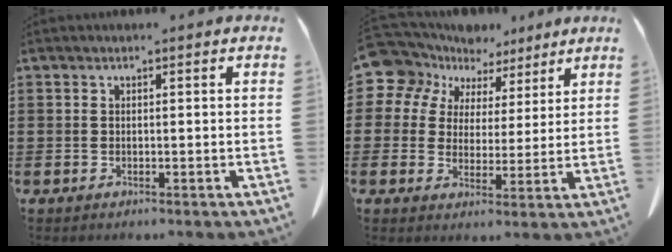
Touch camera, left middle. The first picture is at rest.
{"total": 7.9, "force": [5.7, 5.4, 1.3], "torque": [-0.077, -0.023, 0.109]}